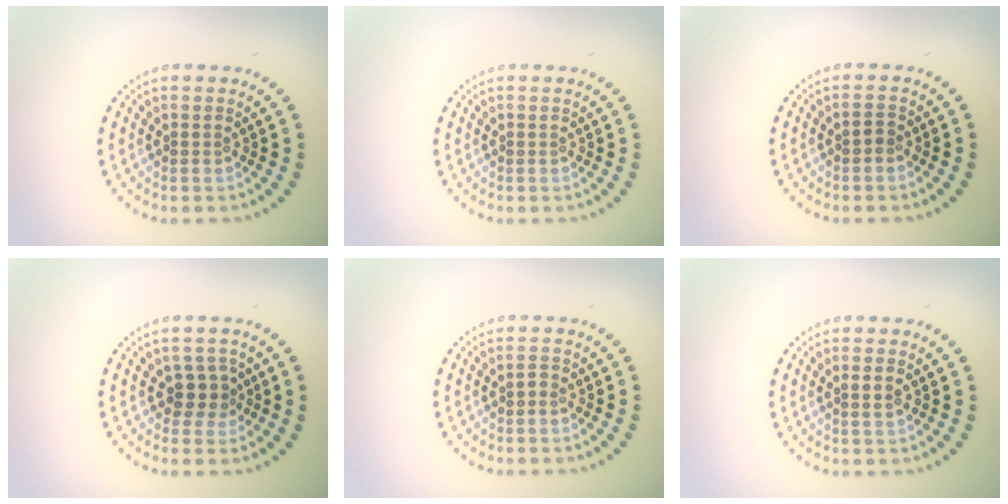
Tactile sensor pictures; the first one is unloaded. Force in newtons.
{"total": 0.0}
{"total": 0.7, "press": 0.7, "slide": 0.3}
{"total": 2.2, "press": 1.7, "slide": 1.4}
{"total": 0.5, "press": 0.4, "slide": 0.3}
{"total": 1.1, "press": 1.0, "slide": 0.5}